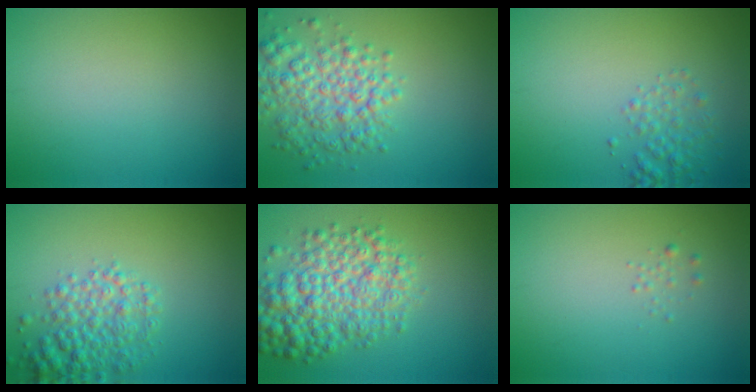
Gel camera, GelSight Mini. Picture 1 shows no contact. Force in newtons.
{"total": 5.2, "press": 5.2, "slide": 0.1}
{"total": 1.8, "press": 1.8, "slide": 0.1}
{"total": 4.0, "press": 4.0, "slide": 0.2}
{"total": 7.4, "press": 7.4, "slide": 0.2}
{"total": 0.6, "press": 0.6, "slide": 0.0}